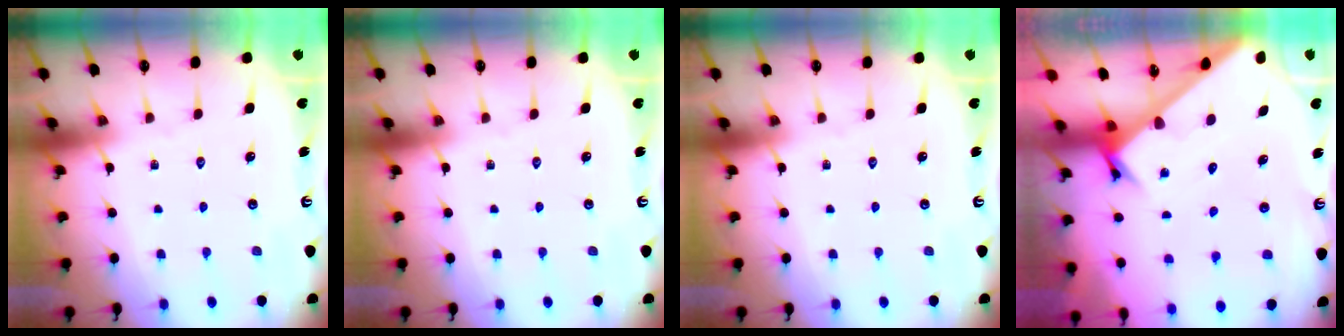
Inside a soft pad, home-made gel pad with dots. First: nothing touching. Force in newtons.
{"total": 0.0}
{"total": 0.0}
{"total": 2.2, "press": 2.2, "slide": 0.2}